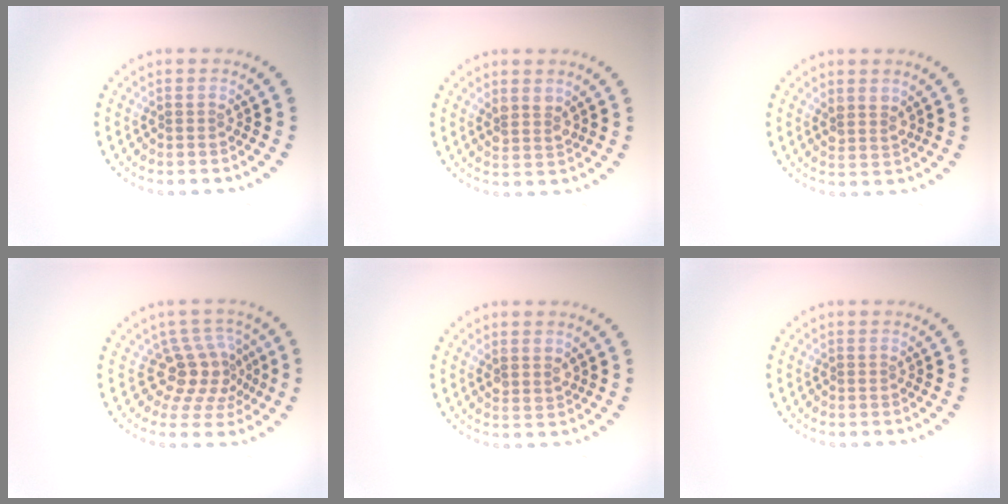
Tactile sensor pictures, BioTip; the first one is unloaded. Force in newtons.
{"total": 1.8, "press": 1.5, "slide": 0.9}
{"total": 1.6, "press": 1.5, "slide": 0.7}
{"total": 4.1, "press": 3.1, "slide": 2.6}
{"total": 1.7, "press": 1.5, "slide": 0.8}
{"total": 0.0}